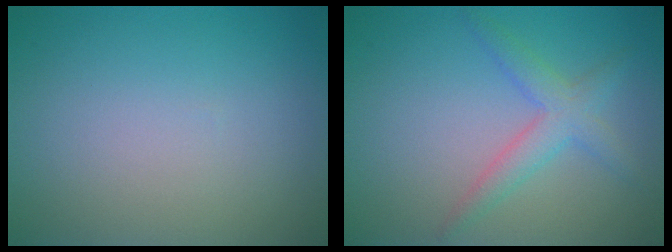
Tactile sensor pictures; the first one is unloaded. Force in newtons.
{"total": 2.9, "press": 2.9, "slide": 0.1}